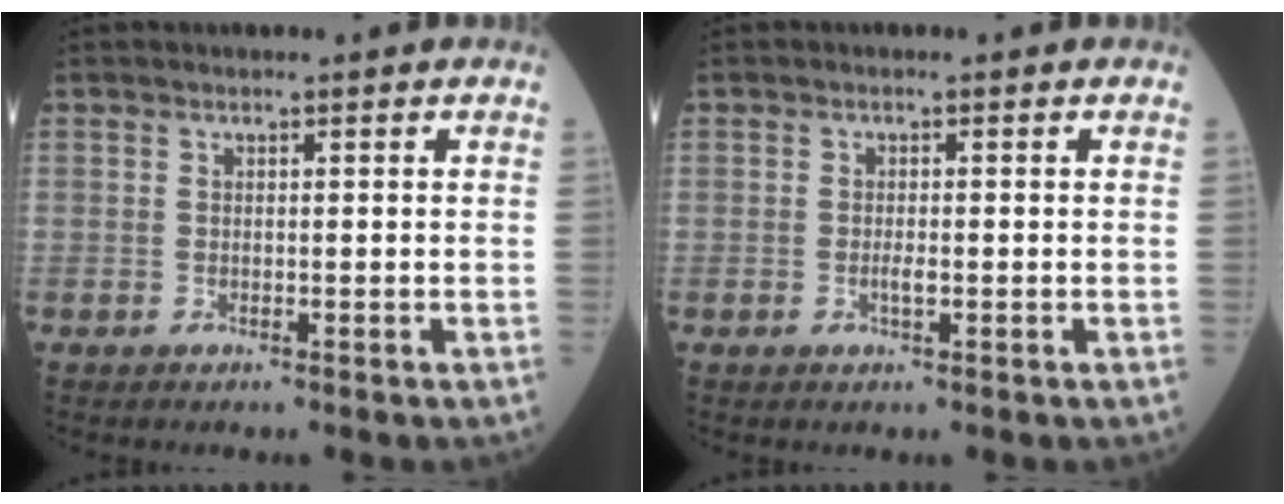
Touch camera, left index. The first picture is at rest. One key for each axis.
{"total": 1.2, "fx": -0.4, "fy": 0.3, "fz": 1.1, "tx": -0.025, "ty": 0.000, "tz": -0.007}